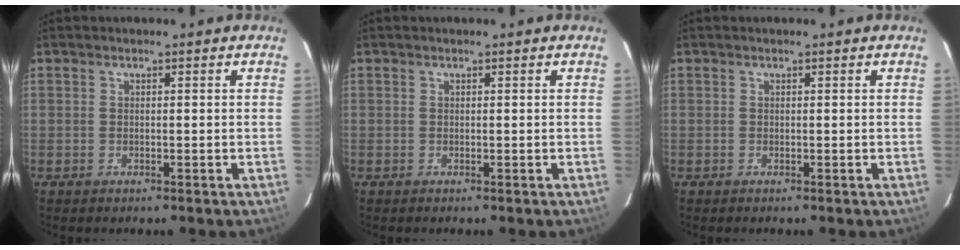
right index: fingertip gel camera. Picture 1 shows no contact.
{"total": 0.0}
{"total": 0.0}